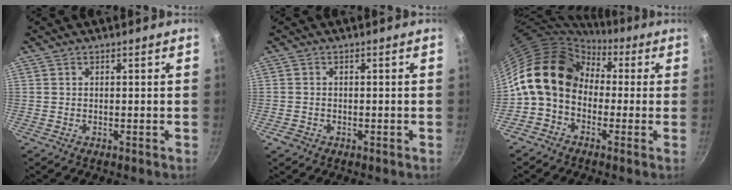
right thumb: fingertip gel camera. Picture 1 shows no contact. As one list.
[{"total": 1.9, "force": [-0.9, 1.5, 0.7], "torque": [-0.012, 0.003, -0.014]}, {"total": 14.5, "force": [0.6, 11.2, 9.2], "torque": [-0.130, 0.039, -0.016]}]